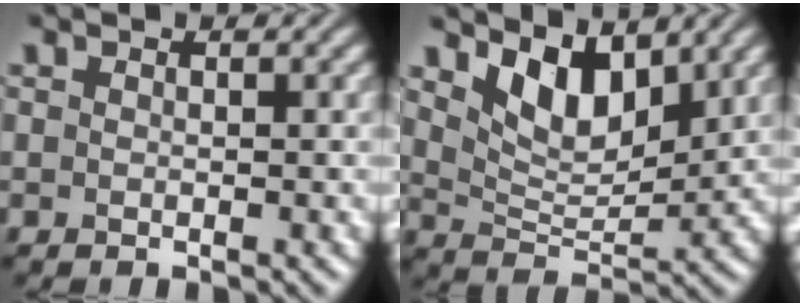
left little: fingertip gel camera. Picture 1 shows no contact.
{"total": 5.3, "force": [3.2, 2.5, 3.3], "torque": [-0.071, -0.014, 0.054]}